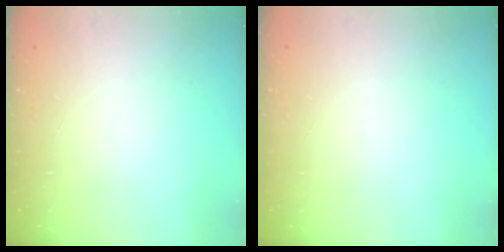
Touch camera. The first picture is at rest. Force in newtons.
{"total": 0.0}